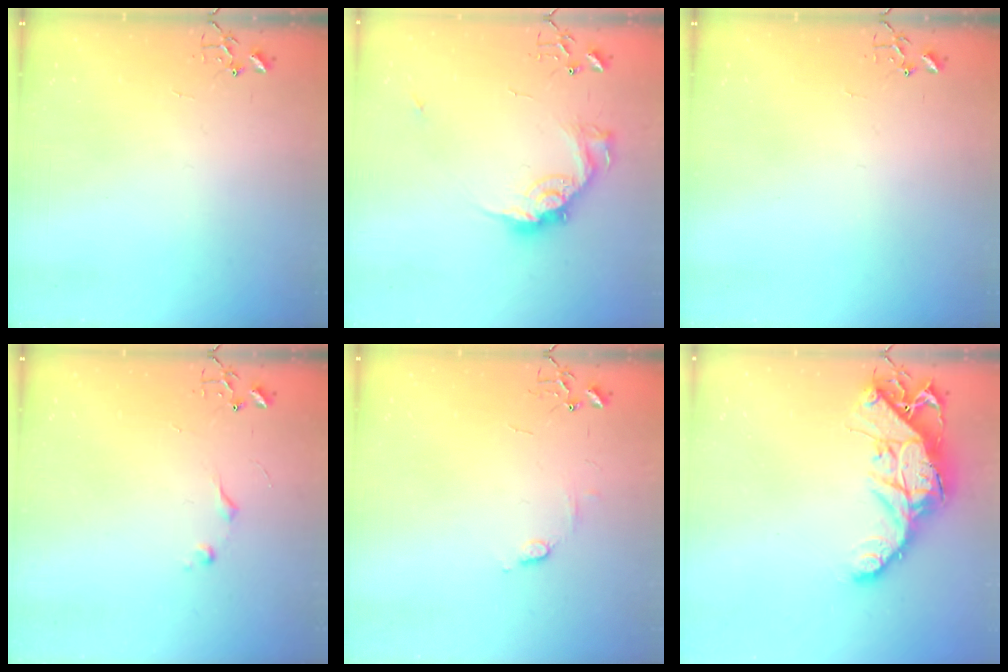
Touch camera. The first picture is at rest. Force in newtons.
{"total": 14.5, "press": 14.5, "slide": 1.2}
{"total": 0.0}
{"total": 5.2, "press": 5.1, "slide": 0.7}
{"total": 5.7, "press": 5.6, "slide": 0.8}
{"total": 16.1, "press": 16.1, "slide": 1.6}